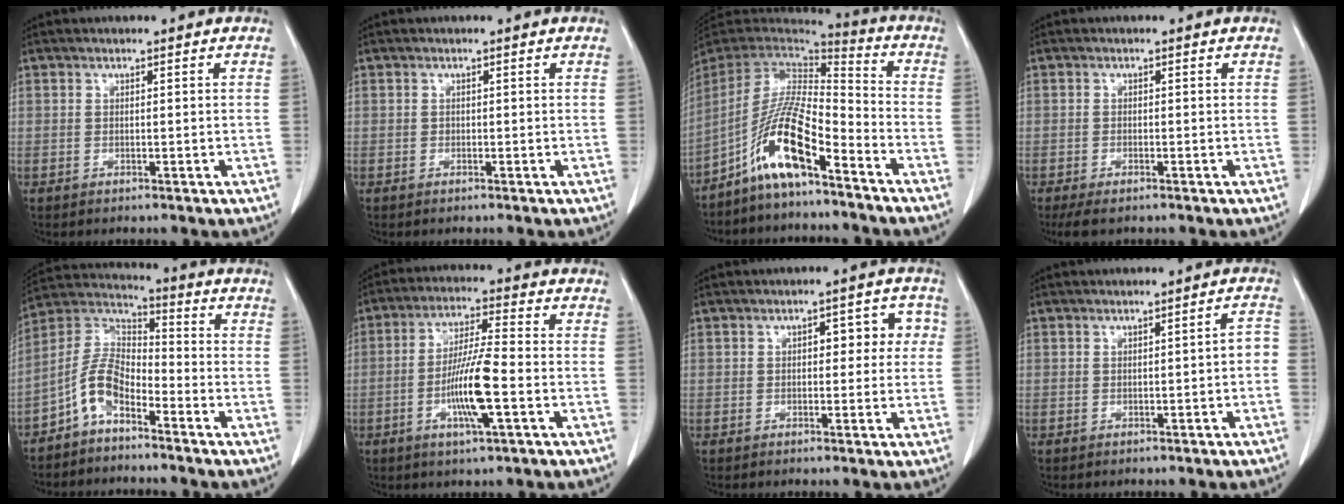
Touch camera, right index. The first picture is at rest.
{"total": 0.0}
{"total": 12.6, "force": [-7.5, 1.9, 9.9], "torque": [-0.192, 0.004, -0.141]}
{"total": 3.4, "force": [-2.5, 1.0, 2.1], "torque": [-0.036, -0.009, -0.036]}
{"total": 7.7, "force": [-4.5, 3.6, 5.2], "torque": [-0.112, 0.026, -0.093]}
{"total": 9.9, "force": [-2.9, 0.5, 9.5], "torque": [-0.181, -0.005, -0.055]}
{"total": 5.1, "force": [0.8, 2.8, 4.2], "torque": [-0.038, 0.028, 0.006]}
{"total": 2.3, "force": [-0.7, 0.5, 2.1], "torque": [-0.019, 0.011, -0.010]}